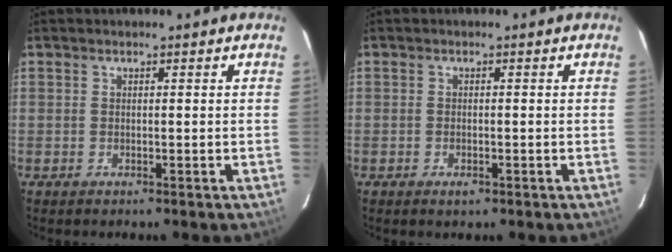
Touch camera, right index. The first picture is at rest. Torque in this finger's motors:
{"motor_torque": [0.26, -0.03, 0.07, 0.02]}